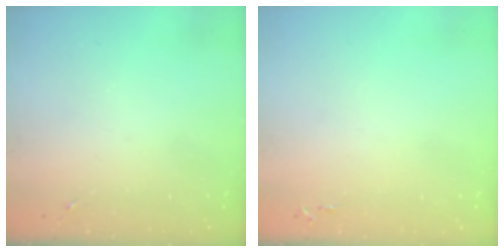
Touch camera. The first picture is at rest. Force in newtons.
{"total": 2.6, "press": 2.6, "slide": 0.3}